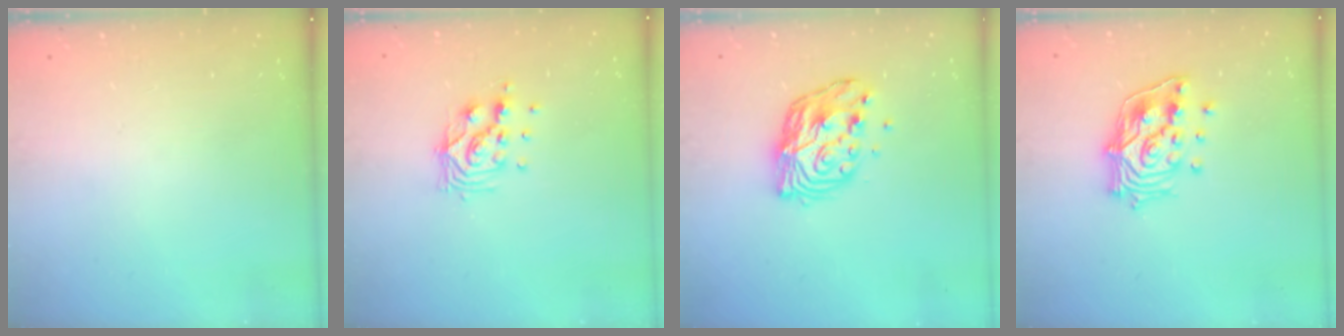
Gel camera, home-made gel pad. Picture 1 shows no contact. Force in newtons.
{"total": 9.7, "press": 9.6, "slide": 0.8}
{"total": 11.1, "press": 11.1, "slide": 1.1}
{"total": 14.9, "press": 14.8, "slide": 2.2}